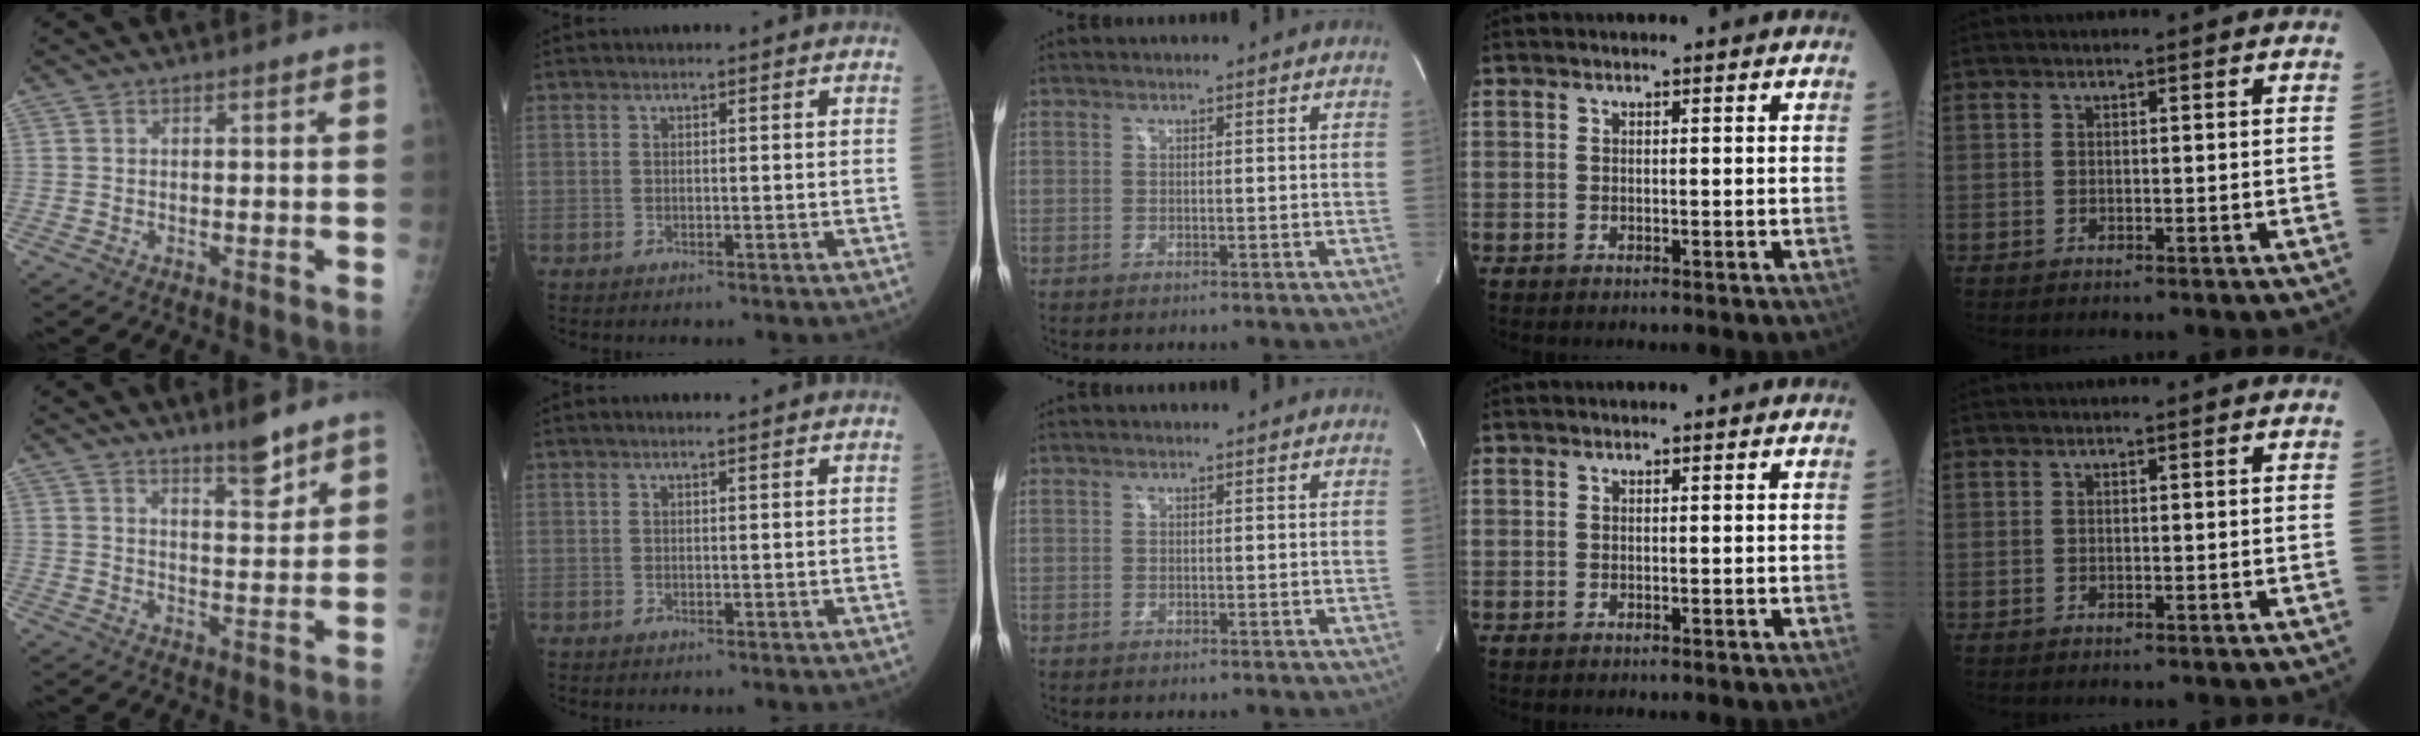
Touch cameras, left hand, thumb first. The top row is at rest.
{"thumb": {"total": 5.8, "force": [4.6, 1.1, 3.4], "torque": [-0.041, -0.040, 0.072]}, "index": {"total": 2.0, "force": [1.7, -0.1, 0.9], "torque": [-0.011, 0.012, 0.025]}}